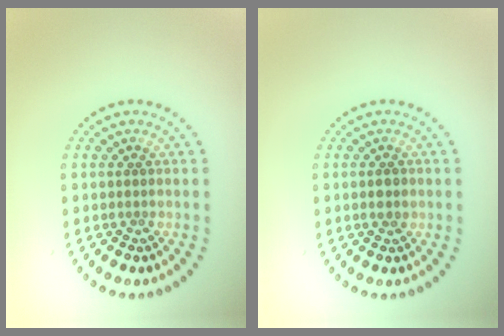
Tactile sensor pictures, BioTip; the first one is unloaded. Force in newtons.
{"total": 1.2, "press": 1.2, "slide": 0.1}